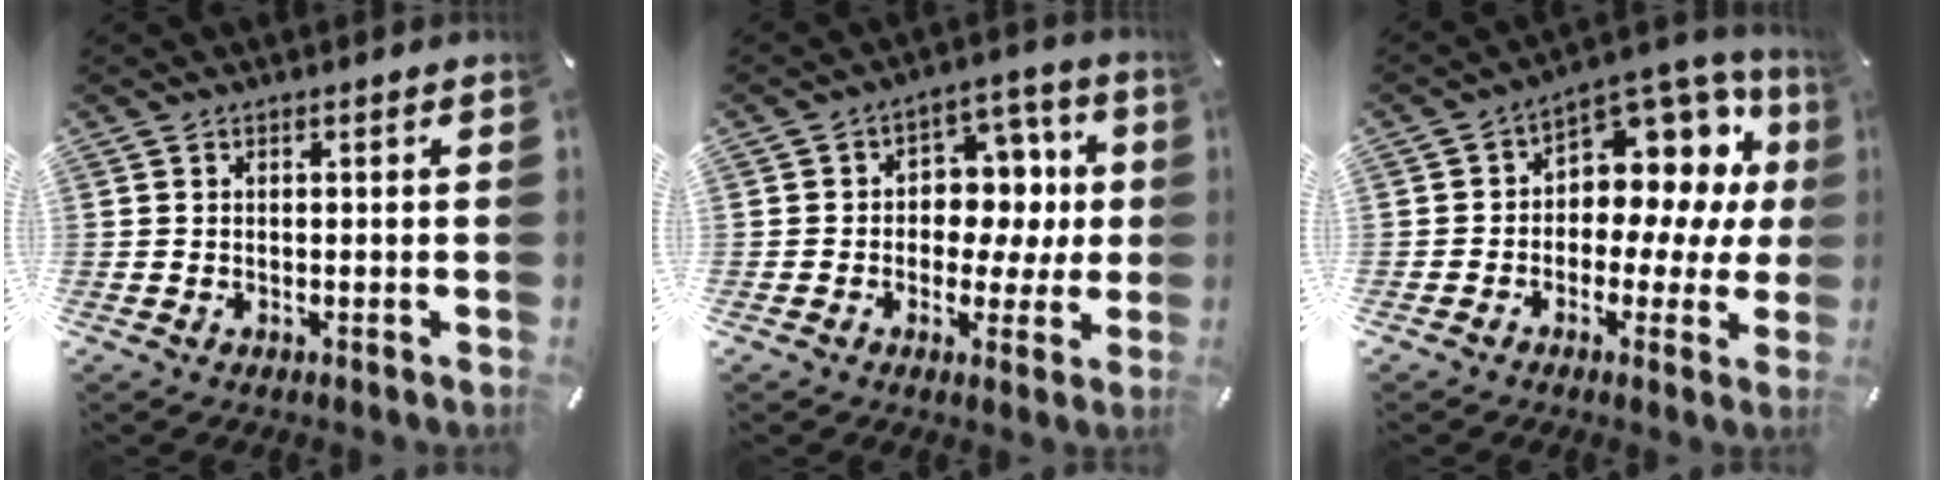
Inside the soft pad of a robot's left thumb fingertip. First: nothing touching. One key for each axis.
{"total": 9.1, "fx": -0.5, "fy": 8.0, "fz": 4.3, "tx": -0.044, "ty": 0.002, "tz": -0.011}
{"total": 10.0, "fx": 2.4, "fy": 7.6, "fz": 6.0, "tx": -0.078, "ty": -0.037, "tz": 0.043}